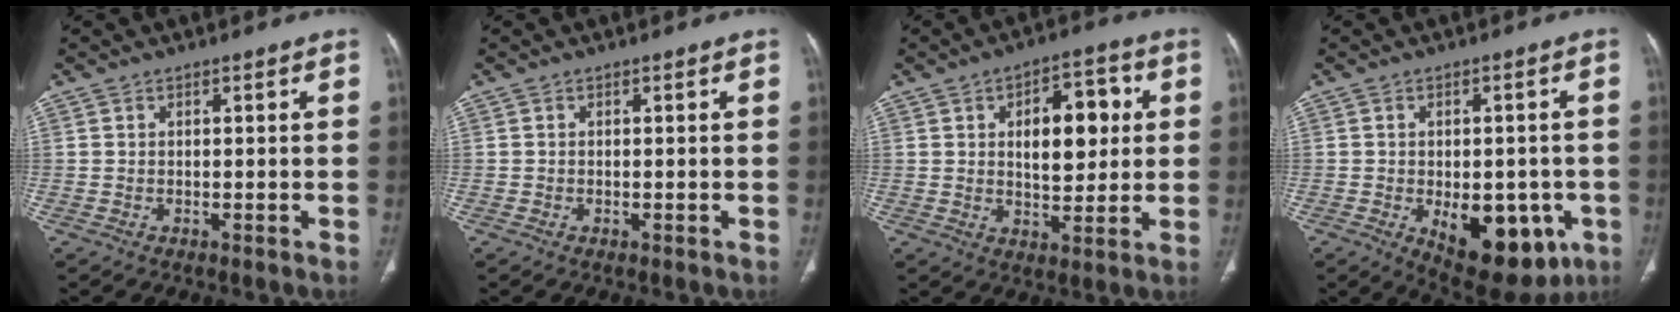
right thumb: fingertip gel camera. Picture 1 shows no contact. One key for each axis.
{"total": 0.0}
{"total": 12.0, "fx": 2.6, "fy": 6.4, "fz": 9.9, "tx": -0.107, "ty": 0.005, "tz": 0.039}
{"total": 15.9, "fx": -5.3, "fy": 8.8, "fz": 12.1, "tx": -0.141, "ty": 0.002, "tz": -0.053}